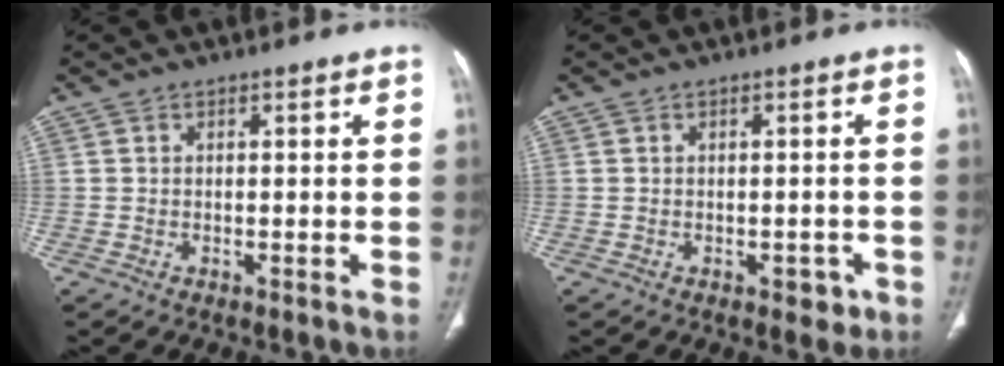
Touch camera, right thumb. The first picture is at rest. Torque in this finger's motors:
{"motor_torque": [0.40, 0.61, -0.26, 0.05, 0.07]}